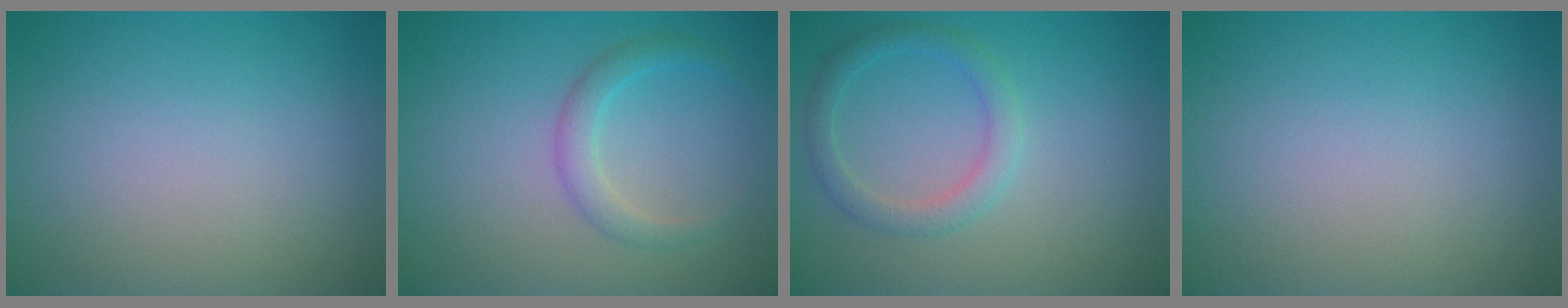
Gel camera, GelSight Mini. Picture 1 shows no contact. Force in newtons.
{"total": 2.1, "press": 2.1, "slide": 0.1}
{"total": 2.3, "press": 2.3, "slide": 0.1}
{"total": 0.0}